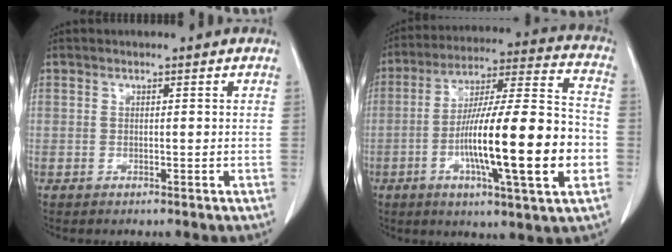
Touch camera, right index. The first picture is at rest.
{"total": 21.4, "force": [-4.9, 1.8, 20.7], "torque": [-0.333, 0.000, -0.078]}